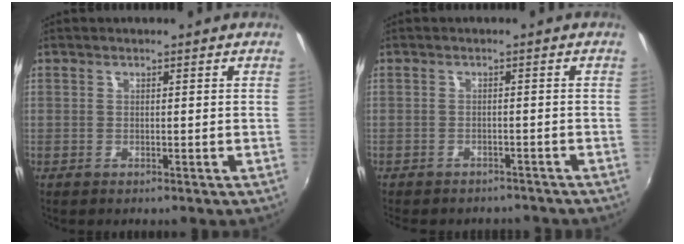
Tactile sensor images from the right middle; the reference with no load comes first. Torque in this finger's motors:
{"motor_torque": [1.07, -1.07, 0.29, 0.05]}